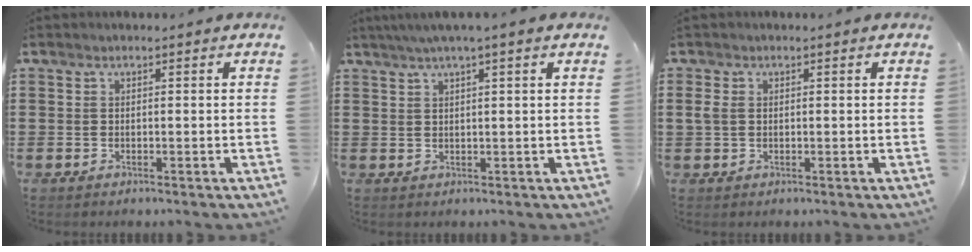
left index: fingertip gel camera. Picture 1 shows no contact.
{"total": 2.4, "force": [1.5, -0.3, 1.8], "torque": [-0.037, 0.003, 0.027]}
{"total": 1.8, "force": [0.2, 1.2, 1.3], "torque": [-0.044, 0.001, -0.001]}